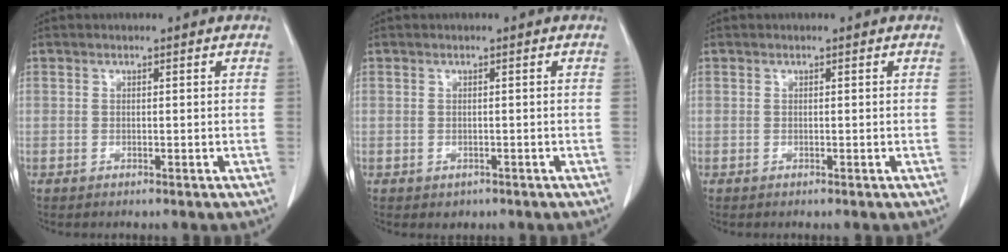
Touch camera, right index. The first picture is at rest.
{"total": 1.1, "force": [-0.5, 0.9, 0.3], "torque": [-0.006, 0.002, -0.001]}
{"total": 0.0}